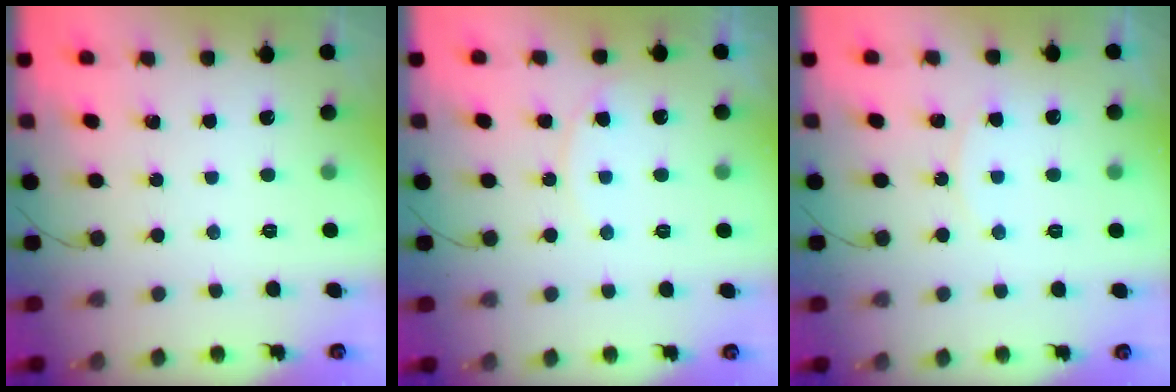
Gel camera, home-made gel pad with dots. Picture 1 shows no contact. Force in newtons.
{"total": 7.1, "press": 7.1, "slide": 0.9}
{"total": 4.4, "press": 4.4, "slide": 0.6}